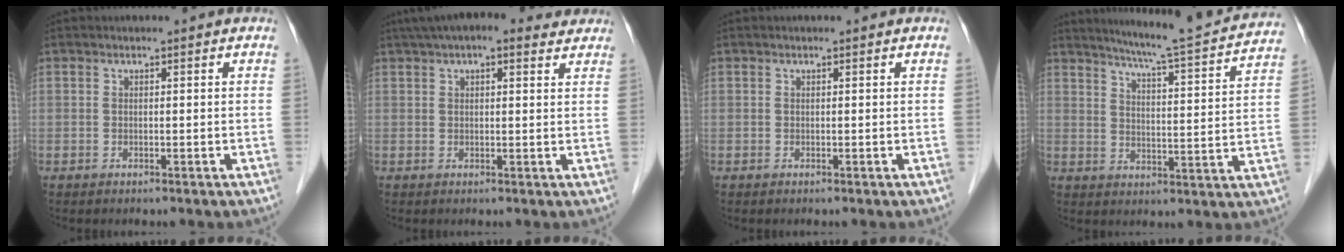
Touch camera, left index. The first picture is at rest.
{"total": 10.5, "force": [8.0, 3.2, 6.0], "torque": [-0.092, 0.049, 0.112]}
{"total": 0.0}
{"total": 16.4, "force": [15.1, -0.1, 6.4], "torque": [-0.103, -0.023, 0.193]}